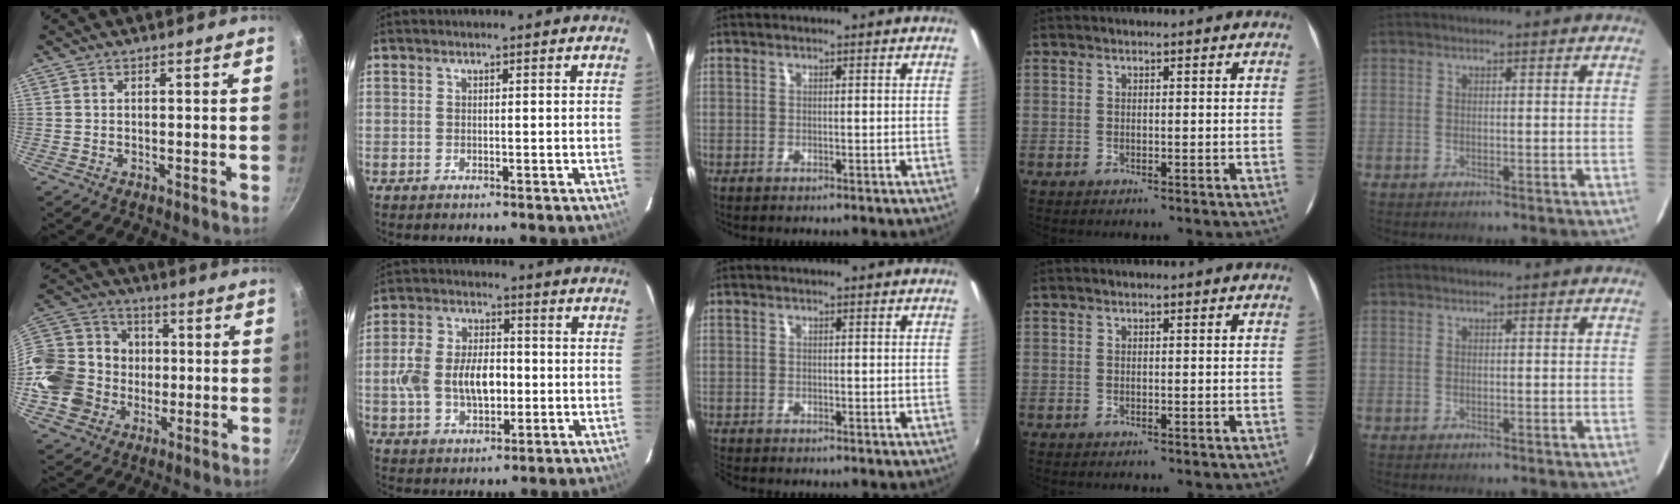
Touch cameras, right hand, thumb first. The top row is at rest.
{"thumb": {"total": 19.4, "force": [-2.3, 17.2, 8.7], "torque": [-0.158, 0.037, -0.034]}, "index": {"total": 12.0, "force": [-1.2, 7.6, 9.2], "torque": [-0.188, 0.013, -0.019]}, "middle": {"total": 1.3, "force": [-1.3, 0.3, 0.3], "torque": [-0.008, -0.009, -0.024]}}